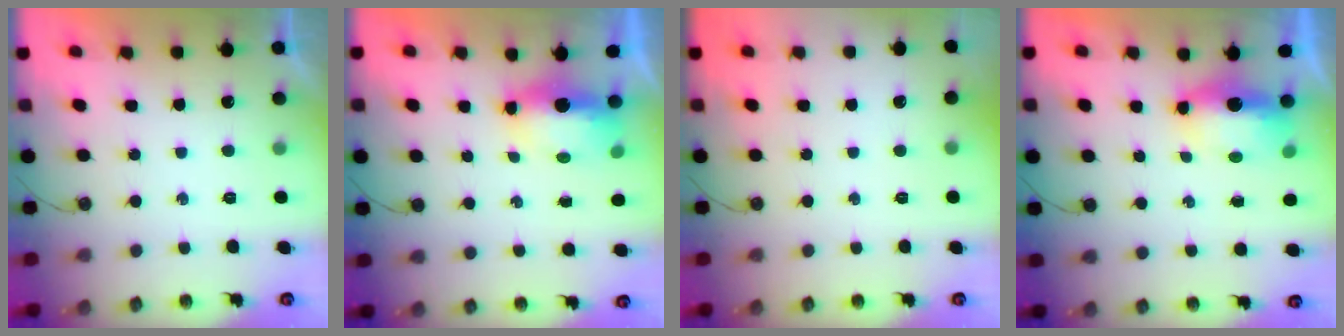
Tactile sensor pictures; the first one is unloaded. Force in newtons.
{"total": 9.6, "press": 7.9, "slide": 5.4}
{"total": 0.0}
{"total": 11.4, "press": 8.3, "slide": 7.7}